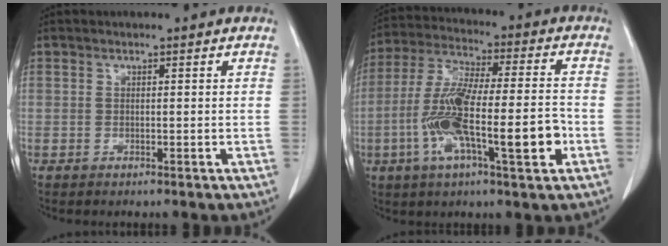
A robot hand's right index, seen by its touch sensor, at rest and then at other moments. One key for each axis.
{"total": 16.2, "fx": -4.4, "fy": 2.7, "fz": 15.3, "tx": -0.285, "ty": 0.004, "tz": -0.074}